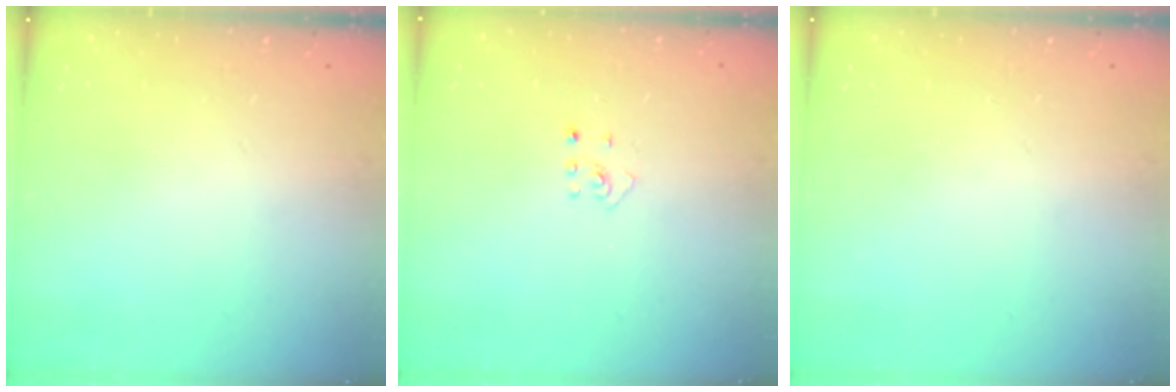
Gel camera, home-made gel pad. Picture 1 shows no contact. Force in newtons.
{"total": 2.7, "press": 2.6, "slide": 0.6}
{"total": 0.0}